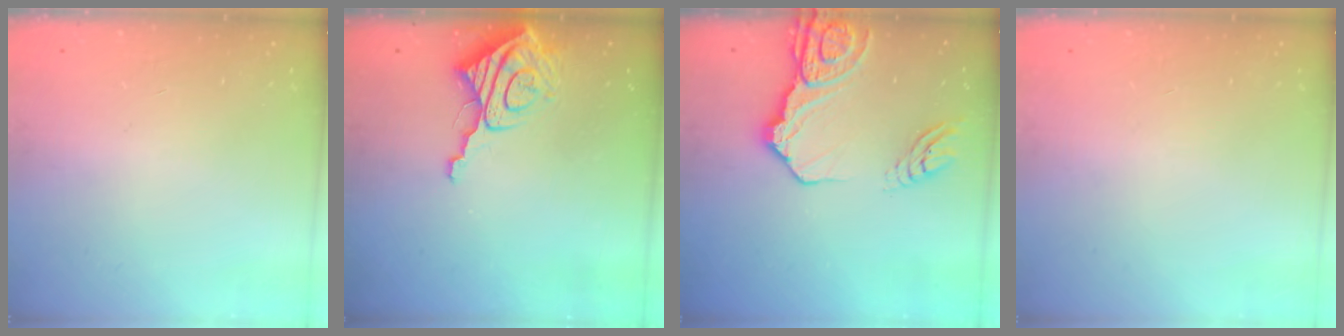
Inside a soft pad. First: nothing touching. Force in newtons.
{"total": 9.7, "press": 9.6, "slide": 1.1}
{"total": 14.8, "press": 14.7, "slide": 1.7}
{"total": 0.0}